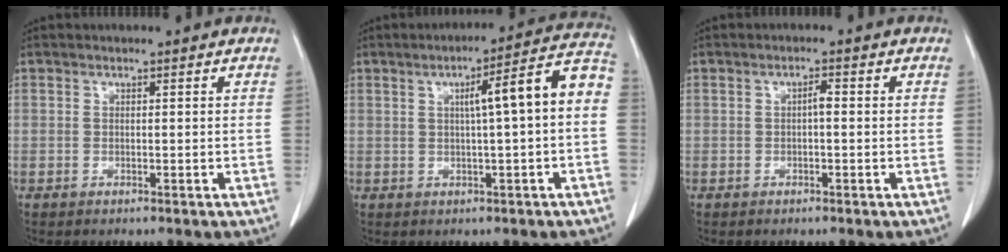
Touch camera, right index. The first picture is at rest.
{"total": 9.4, "force": [0.7, 0.1, 9.4], "torque": [-0.126, 0.027, 0.005]}
{"total": 1.4, "force": [-0.1, 0.3, 1.3], "torque": [-0.022, 0.004, -0.002]}